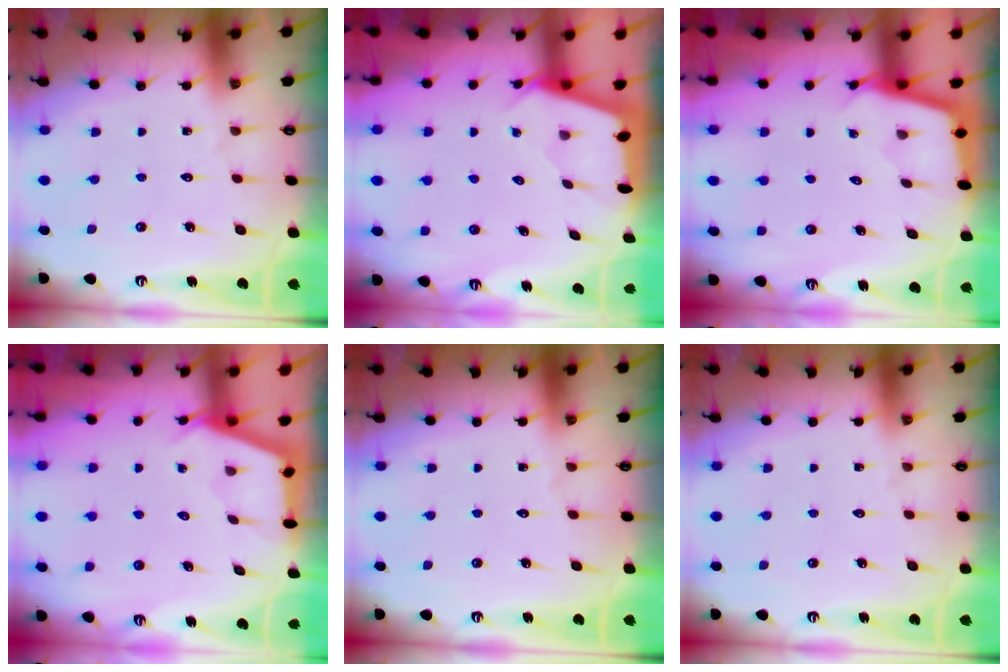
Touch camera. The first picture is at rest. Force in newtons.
{"total": 2.6, "press": 2.6, "slide": 0.3}
{"total": 2.5, "press": 2.5, "slide": 0.2}
{"total": 2.7, "press": 2.7, "slide": 0.3}
{"total": 0.0}
{"total": 0.0}